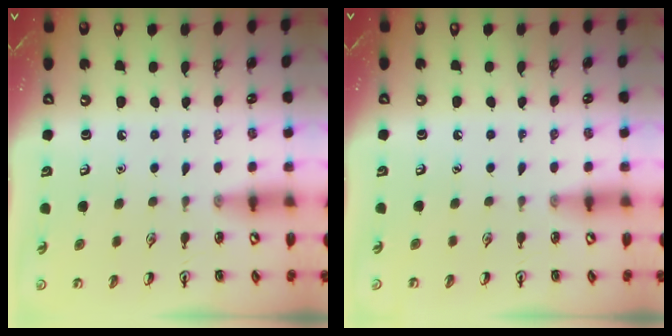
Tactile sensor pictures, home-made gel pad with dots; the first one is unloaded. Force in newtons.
{"total": 0.0}